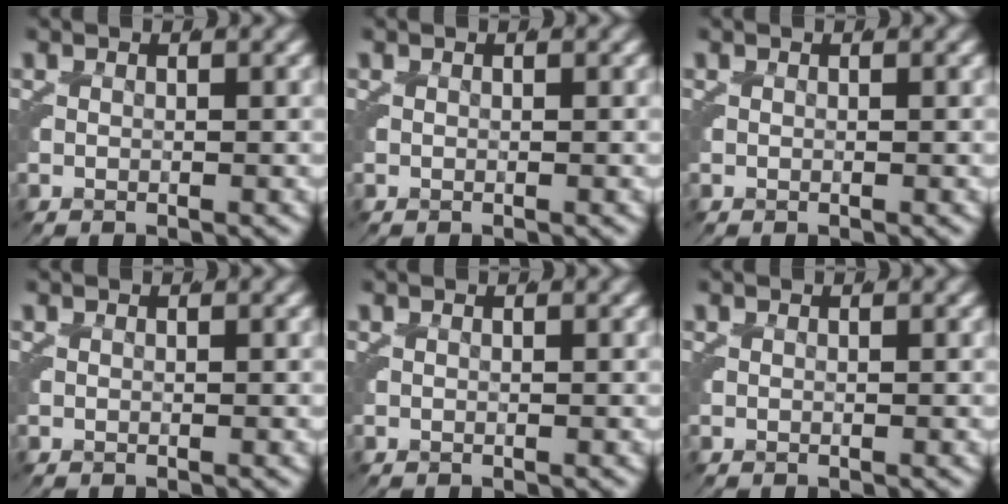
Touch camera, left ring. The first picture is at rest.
{"total": 0.0}
{"total": 0.0}
{"total": 0.0}
{"total": 0.0}
{"total": 0.0}